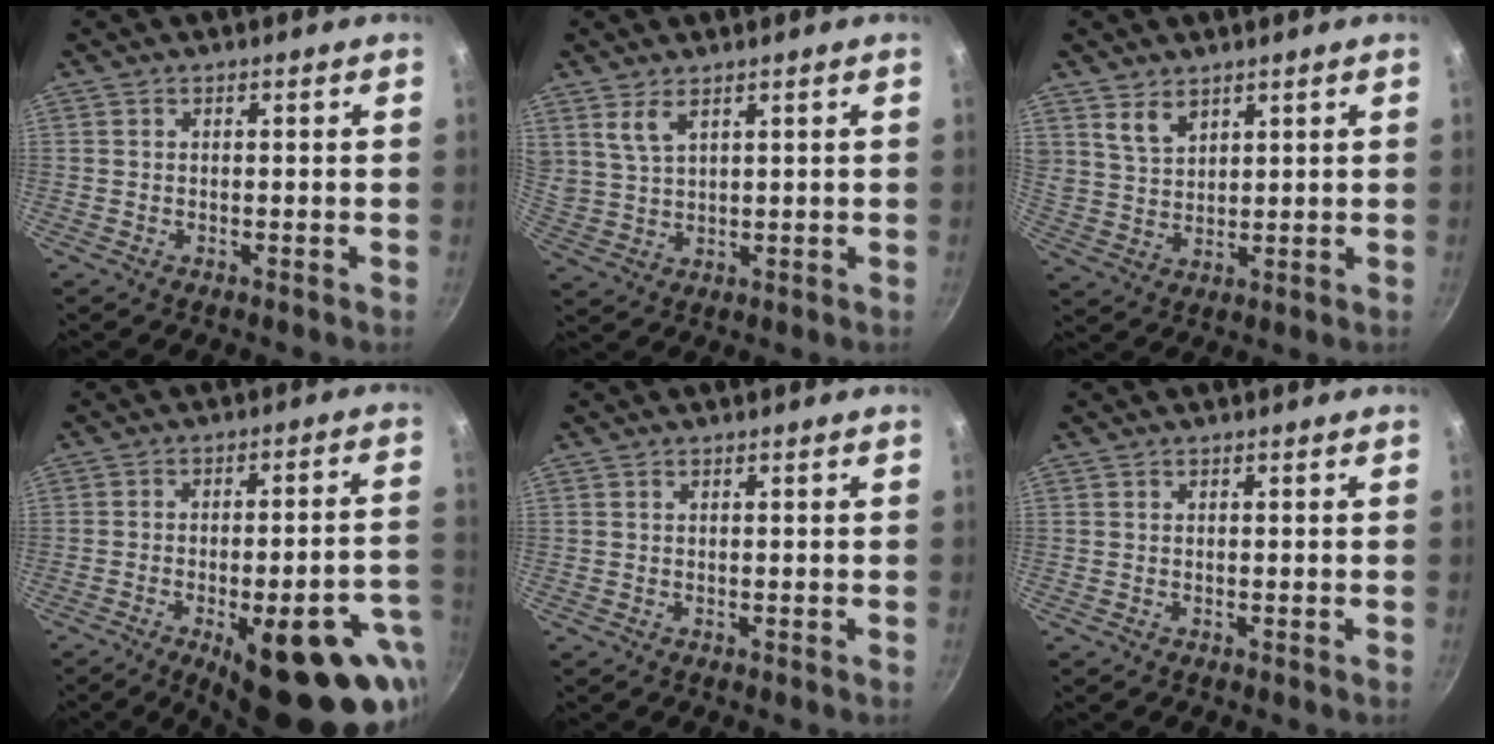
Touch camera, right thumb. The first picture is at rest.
{"total": 4.7, "force": [2.9, 2.1, 3.0], "torque": [-0.059, -0.016, 0.066]}
{"total": 5.4, "force": [3.6, 3.1, 2.7], "torque": [-0.041, -0.019, 0.076]}
{"total": 25.1, "force": [-11.1, 9.0, 20.7], "torque": [-0.211, 0.036, -0.143]}
{"total": 0.0}
{"total": 0.0}